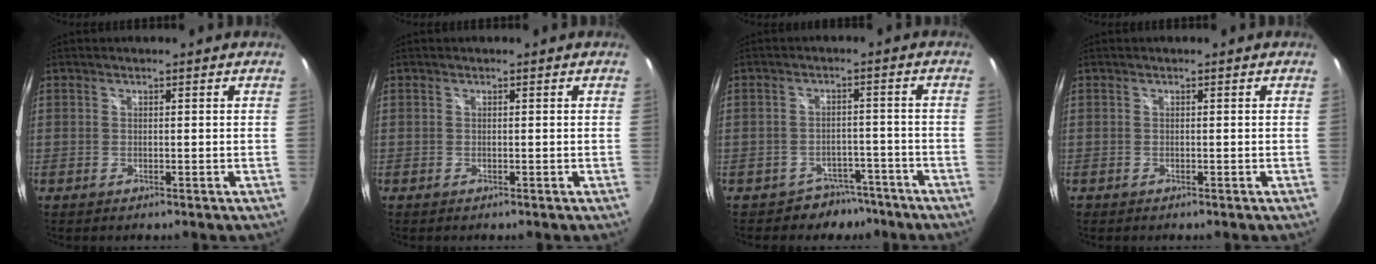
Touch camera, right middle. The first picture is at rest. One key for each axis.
{"total": 0.0}
{"total": 6.0, "fx": -4.6, "fy": 3.8, "fz": -0.1, "tx": 0.007, "ty": 0.028, "tz": -0.059}
{"total": 0.0}